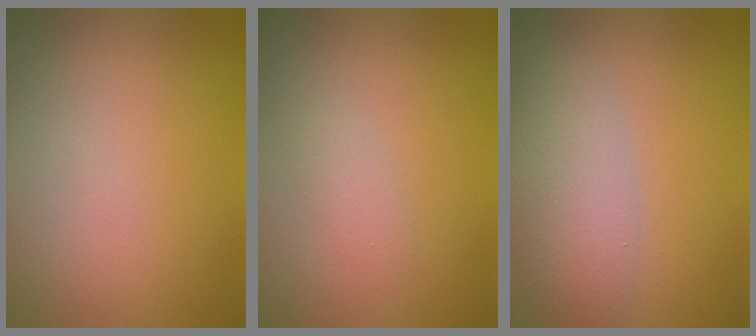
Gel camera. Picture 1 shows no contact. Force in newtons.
{"total": 1.2, "press": 1.2, "slide": 0.1}
{"total": 4.6, "press": 4.6, "slide": 0.2}